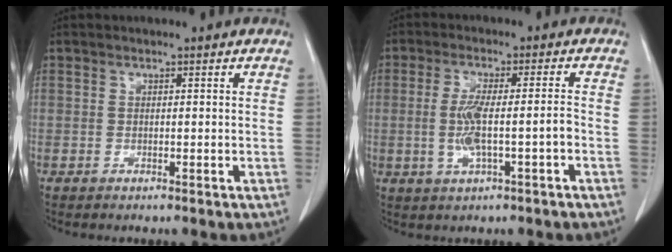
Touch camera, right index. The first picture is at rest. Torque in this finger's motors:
{"motor_torque": [0.28, -0.13, 0.16, 0.06]}